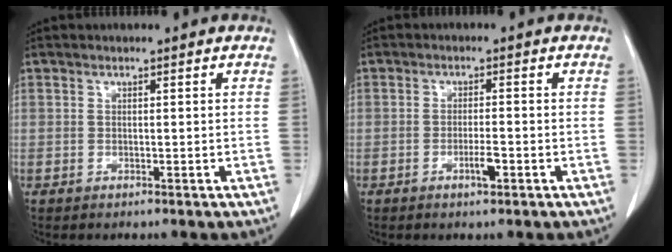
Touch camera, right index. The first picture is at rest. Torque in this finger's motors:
{"motor_torque": [-0.09, 0.03, -0.05, 0.00]}